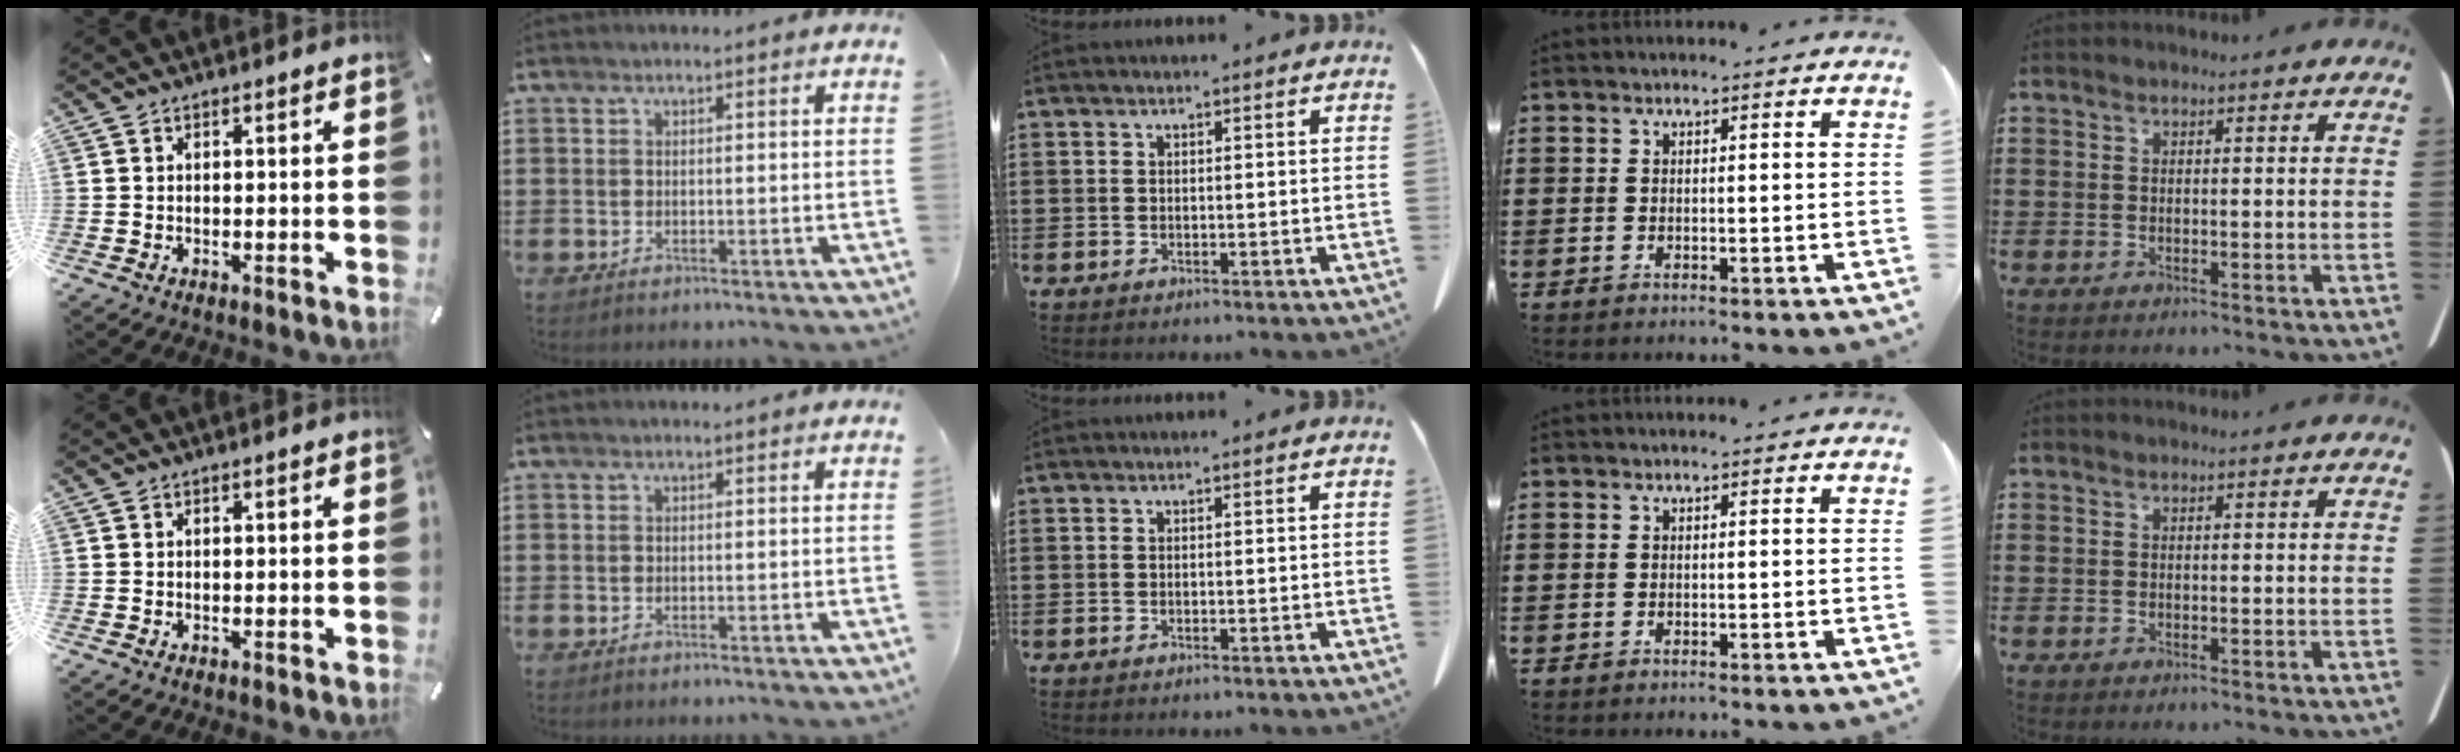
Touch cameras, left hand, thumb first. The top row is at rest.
{}